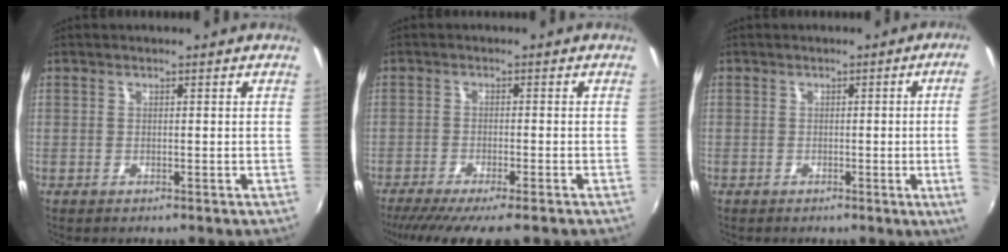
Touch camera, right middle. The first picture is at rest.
{"total": 10.0, "force": [-8.1, 1.0, 5.8], "torque": [-0.126, -0.036, -0.130]}
{"total": 7.2, "force": [0.1, -1.6, 7.0], "torque": [-0.084, -0.006, 0.003]}